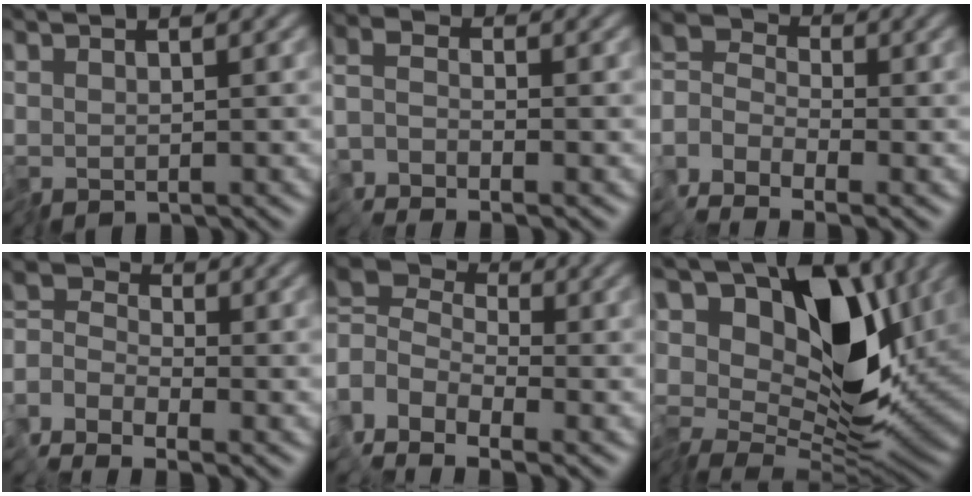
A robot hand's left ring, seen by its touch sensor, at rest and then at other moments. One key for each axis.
{"total": 1.9, "fx": -1.8, "fy": 0.3, "fz": 0.5, "tx": -0.012, "ty": 0.001, "tz": -0.051}
{"total": 3.9, "fx": -3.5, "fy": 1.4, "fz": 1.1, "tx": -0.026, "ty": 0.007, "tz": -0.091}
{"total": 3.5, "fx": -3.2, "fy": 1.2, "fz": 0.9, "tx": -0.022, "ty": 0.008, "tz": -0.084}
{"total": 3.0, "fx": -1.6, "fy": 2.0, "fz": 1.6, "tx": -0.031, "ty": 0.007, "tz": -0.054}
{"total": 12.0, "fx": 2.9, "fy": 6.9, "fz": 9.4, "tx": -0.140, "ty": 0.002, "tz": 0.042}